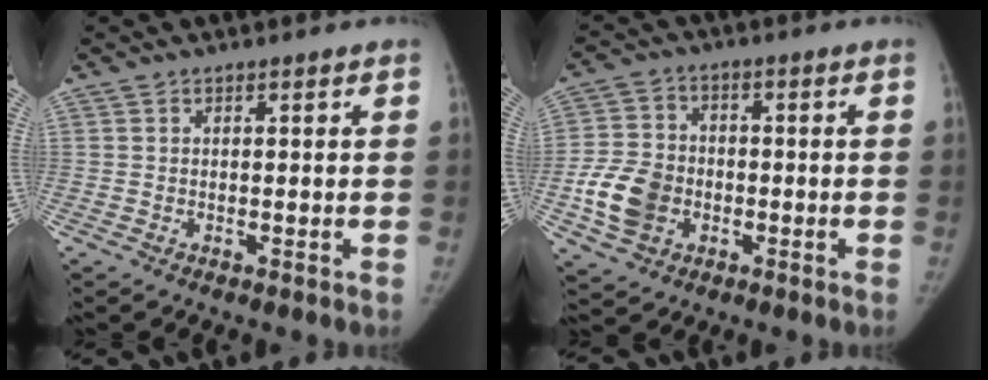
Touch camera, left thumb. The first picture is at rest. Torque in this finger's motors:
{"motor_torque": [-0.16, 0.29, 0.54, -0.42, 0.07]}